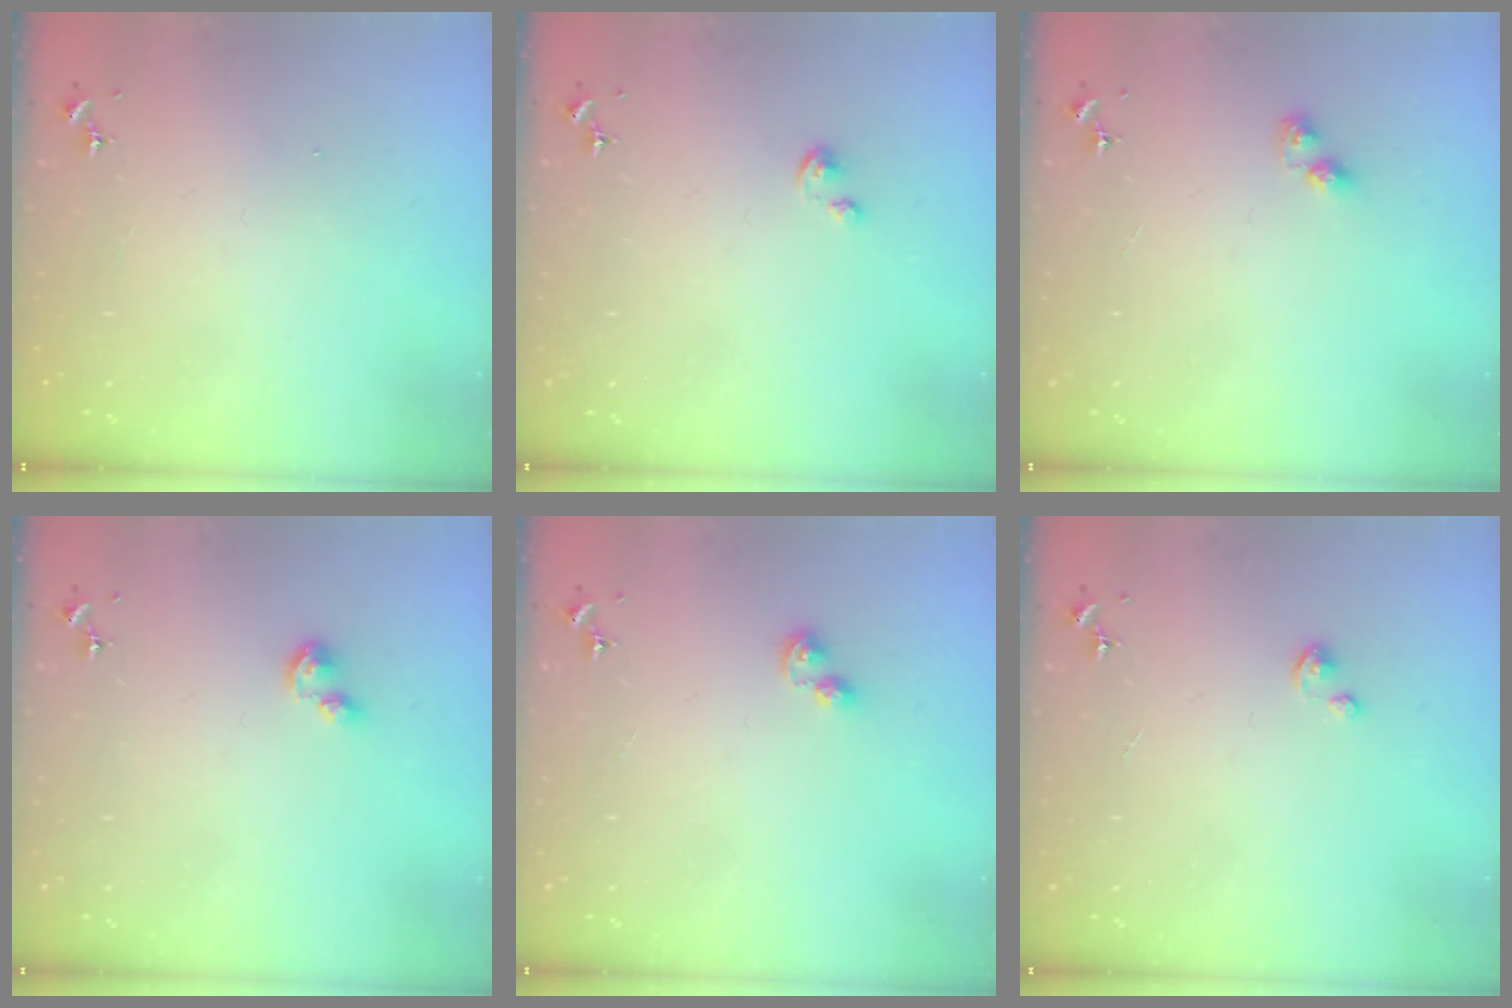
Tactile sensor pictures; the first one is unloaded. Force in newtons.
{"total": 0.9, "press": 0.9, "slide": 0.1}
{"total": 2.6, "press": 2.5, "slide": 0.4}
{"total": 3.0, "press": 3.0, "slide": 0.3}
{"total": 4.5, "press": 4.4, "slide": 0.6}
{"total": 1.8, "press": 1.8, "slide": 0.2}